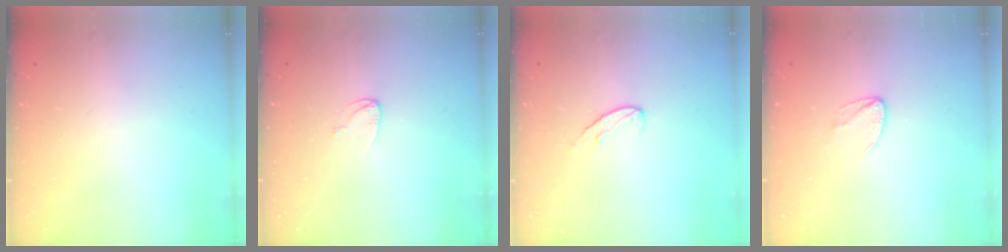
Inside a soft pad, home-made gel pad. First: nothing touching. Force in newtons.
{"total": 3.4, "press": 3.4, "slide": 0.3}
{"total": 5.8, "press": 5.8, "slide": 0.6}
{"total": 3.9, "press": 3.9, "slide": 0.4}